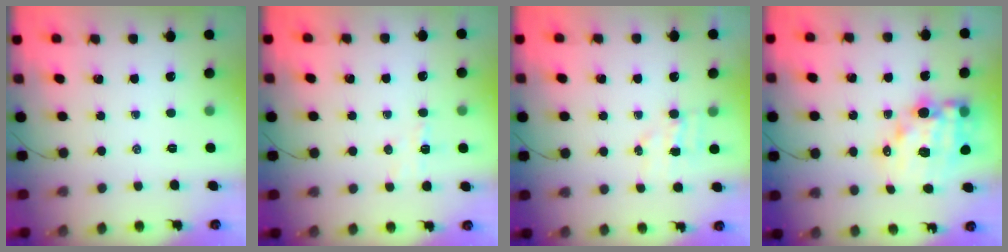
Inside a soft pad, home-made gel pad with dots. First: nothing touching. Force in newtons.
{"total": 3.9, "press": 3.7, "slide": 1.2}
{"total": 4.5, "press": 4.4, "slide": 0.8}
{"total": 14.7, "press": 14.3, "slide": 3.5}